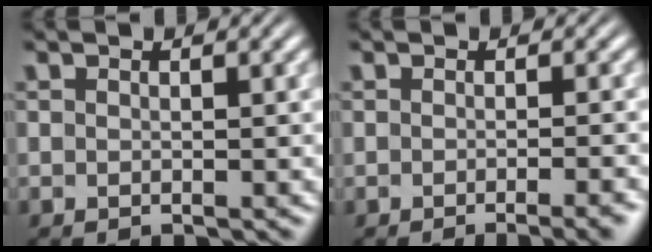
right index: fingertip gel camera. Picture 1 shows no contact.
{"total": 2.6, "force": [-2.0, 0.0, 1.7], "torque": [-0.012, 0.007, -0.034]}